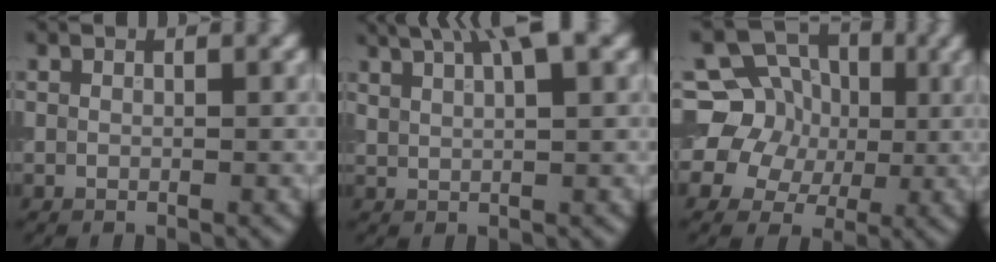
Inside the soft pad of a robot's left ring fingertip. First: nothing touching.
{"total": 5.6, "force": [3.5, 1.4, 4.1], "torque": [-0.049, 0.025, 0.047]}
{"total": 13.9, "force": [3.4, 12.1, 6.1], "torque": [-0.118, 0.044, 0.024]}